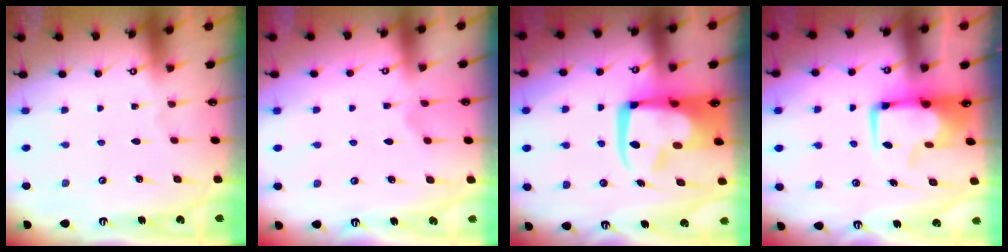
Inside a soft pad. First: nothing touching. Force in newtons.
{"total": 0.7, "press": 0.0, "slide": 0.7}
{"total": 14.7, "press": 14.6, "slide": 2.0}
{"total": 7.6, "press": 7.4, "slide": 1.5}